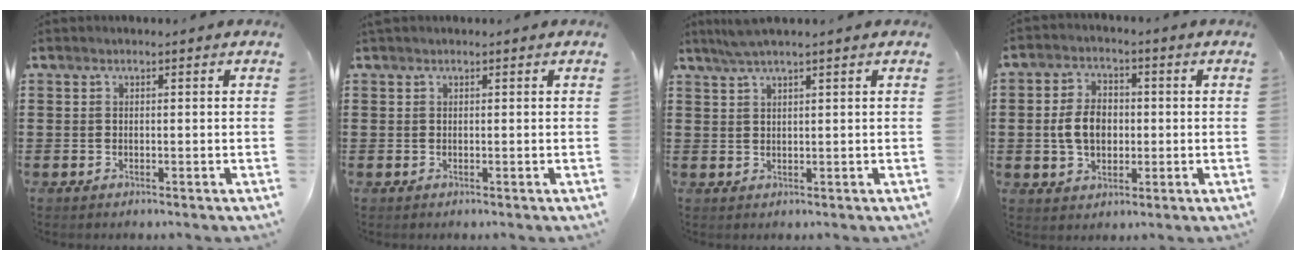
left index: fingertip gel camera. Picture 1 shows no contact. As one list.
[{"total": 0.0}, {"total": 2.5, "force": [1.8, -0.2, 1.7], "torque": [-0.034, 0.001, 0.032]}, {"total": 6.4, "force": [-0.3, 4.4, 4.7], "torque": [-0.101, 0.005, -0.013]}]